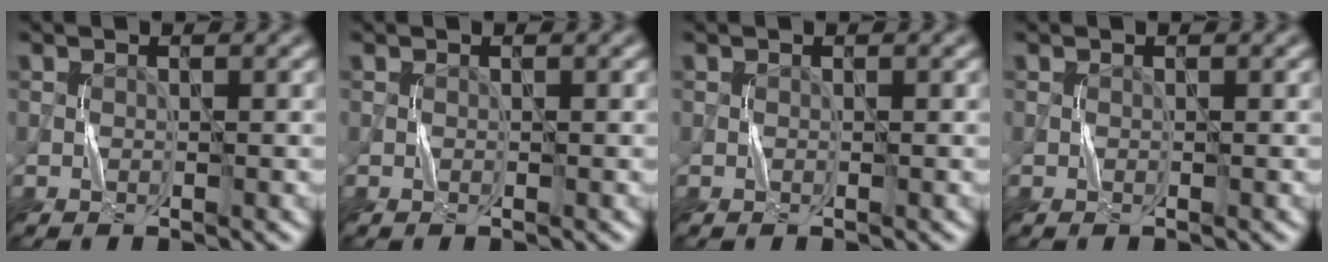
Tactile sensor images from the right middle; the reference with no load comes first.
{"total": 0.0}
{"total": 0.0}
{"total": 0.0}